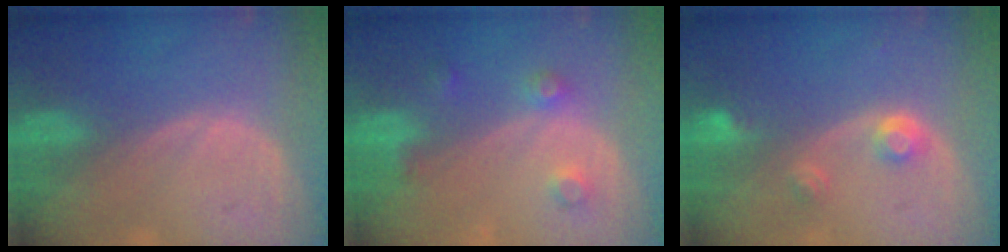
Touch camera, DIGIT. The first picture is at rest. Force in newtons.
{"total": 3.7, "press": 3.4, "slide": 1.5}
{"total": 2.9, "press": 2.7, "slide": 1.0}